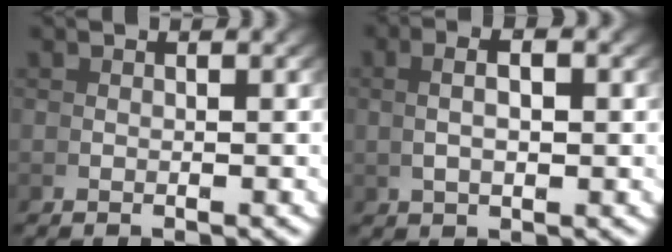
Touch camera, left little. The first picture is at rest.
{"total": 2.7, "force": [1.0, 0.7, 2.4], "torque": [-0.032, 0.015, 0.019]}